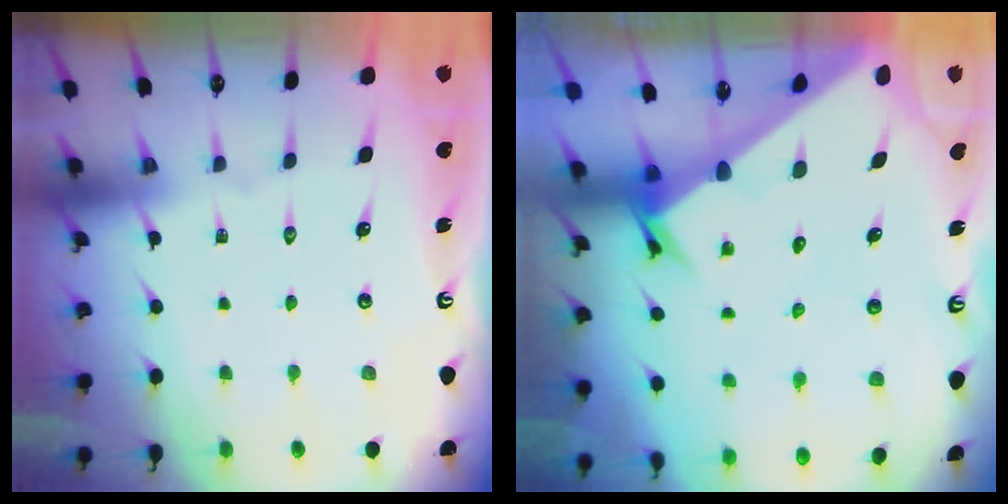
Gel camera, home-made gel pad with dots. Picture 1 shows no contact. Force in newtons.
{"total": 3.6, "press": 3.6, "slide": 0.3}